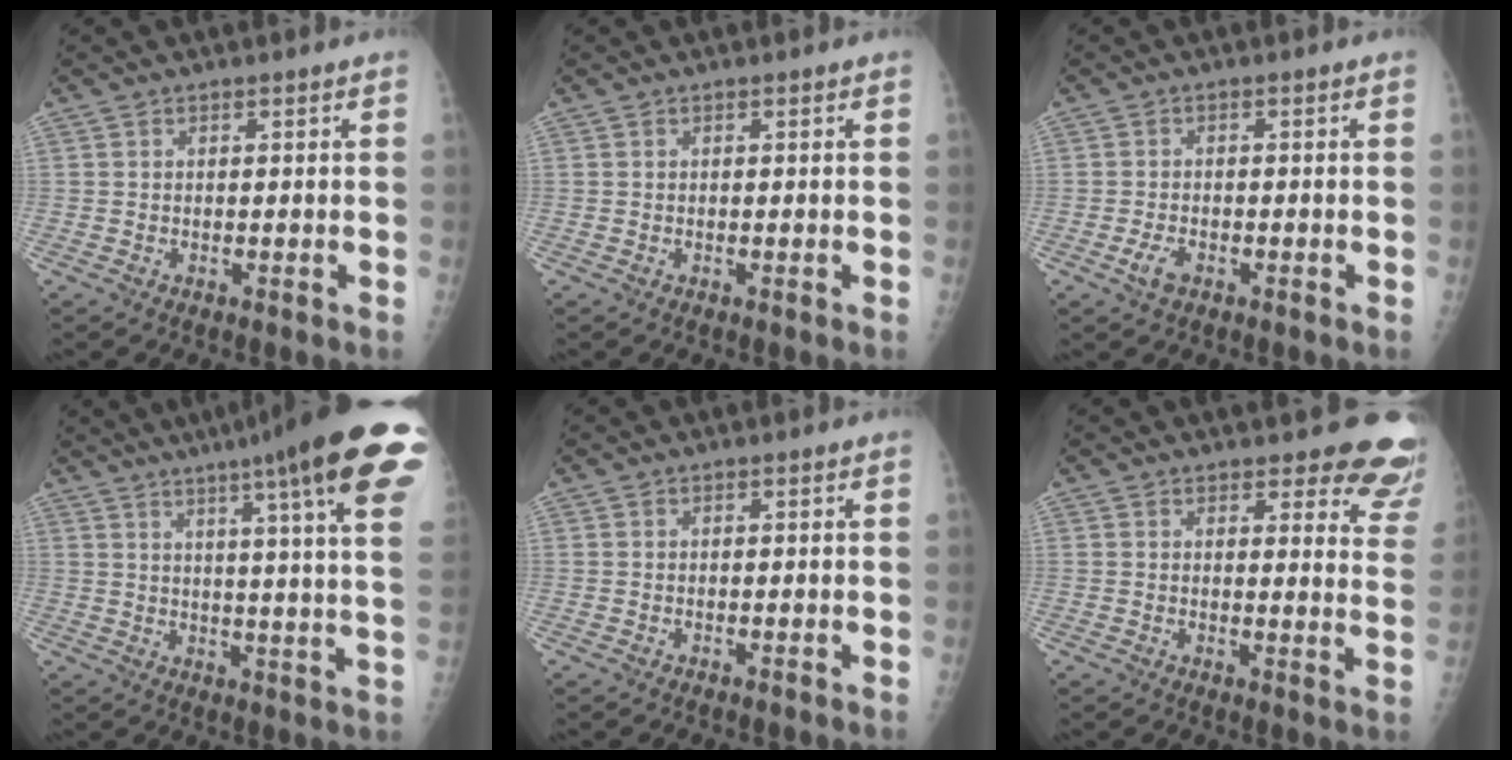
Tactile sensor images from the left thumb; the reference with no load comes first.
{"total": 0.0}
{"total": 2.8, "force": [-1.4, 1.5, 1.9], "torque": [-0.039, 0.003, -0.025]}
{"total": 23.3, "force": [13.3, 2.0, 19.0], "torque": [-0.235, -0.037, 0.160]}
{"total": 0.0}
{"total": 12.0, "force": [10.8, 3.4, 4.0], "torque": [0.005, -0.077, 0.095]}